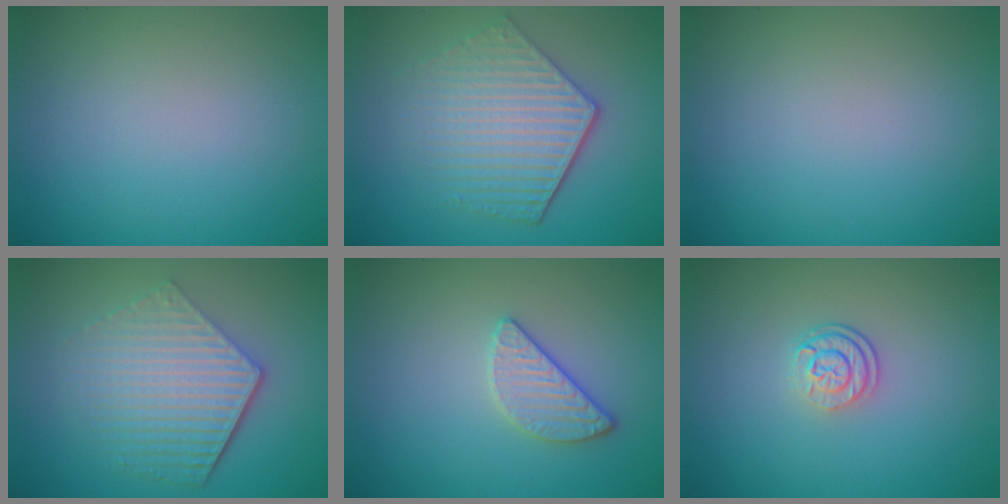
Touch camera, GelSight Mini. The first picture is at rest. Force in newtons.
{"total": 5.6, "press": 4.2, "slide": 3.7}
{"total": 0.0}
{"total": 6.1, "press": 4.4, "slide": 4.2}
{"total": 2.5, "press": 2.3, "slide": 0.8}
{"total": 2.5, "press": 1.9, "slide": 1.7}